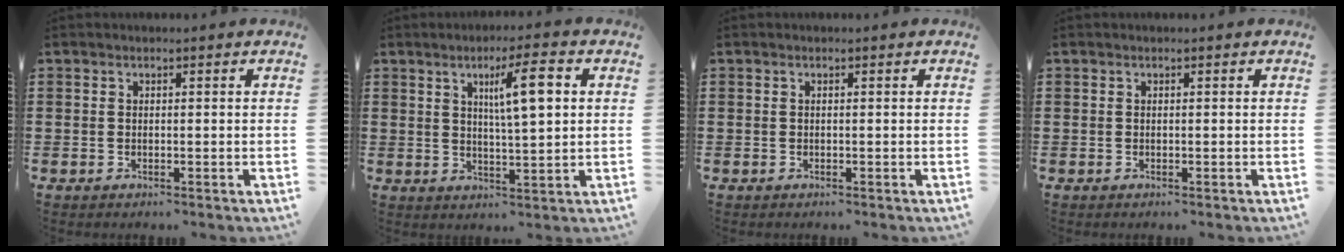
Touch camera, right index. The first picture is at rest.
{"total": 7.3, "force": [2.1, 1.2, 6.8], "torque": [-0.120, 0.000, 0.027]}
{"total": 0.0}
{"total": 0.0}